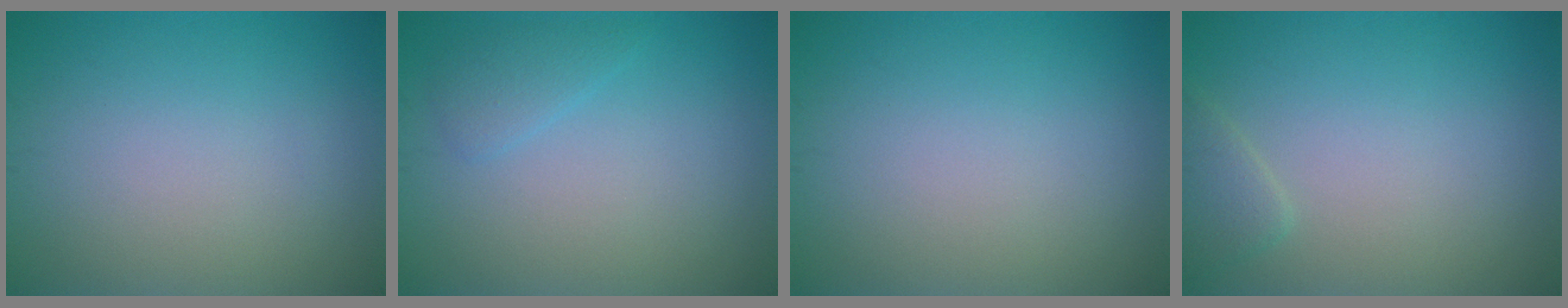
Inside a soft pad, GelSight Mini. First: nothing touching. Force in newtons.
{"total": 1.4, "press": 1.4, "slide": 0.1}
{"total": 0.0}
{"total": 1.5, "press": 1.5, "slide": 0.1}